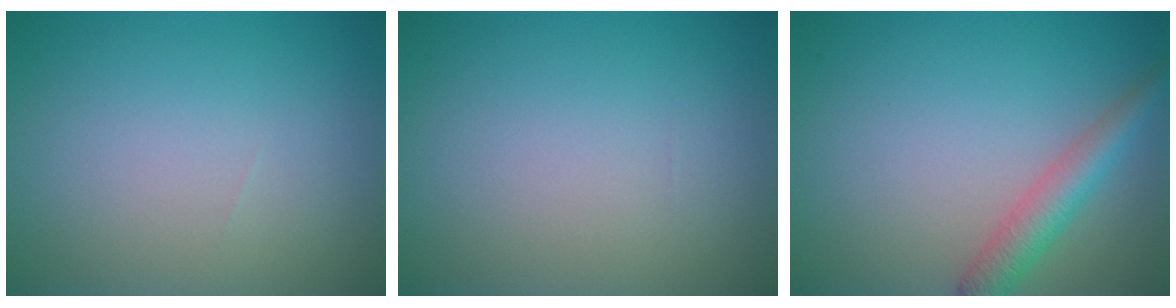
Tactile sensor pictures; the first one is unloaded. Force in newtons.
{"total": 0.0}
{"total": 3.1, "press": 3.1, "slide": 0.1}